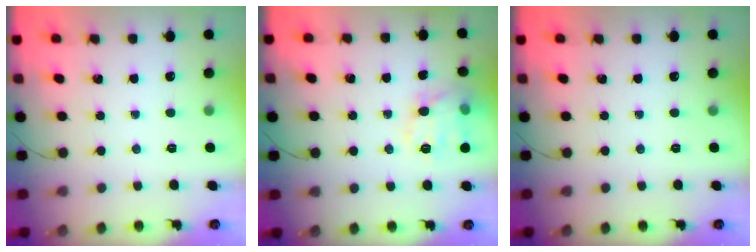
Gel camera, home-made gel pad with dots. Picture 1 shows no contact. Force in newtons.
{"total": 13.3, "press": 13.3, "slide": 0.3}
{"total": 0.0}